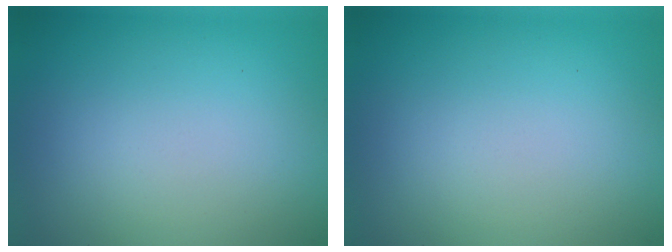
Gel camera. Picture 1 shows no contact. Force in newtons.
{"total": 0.0}